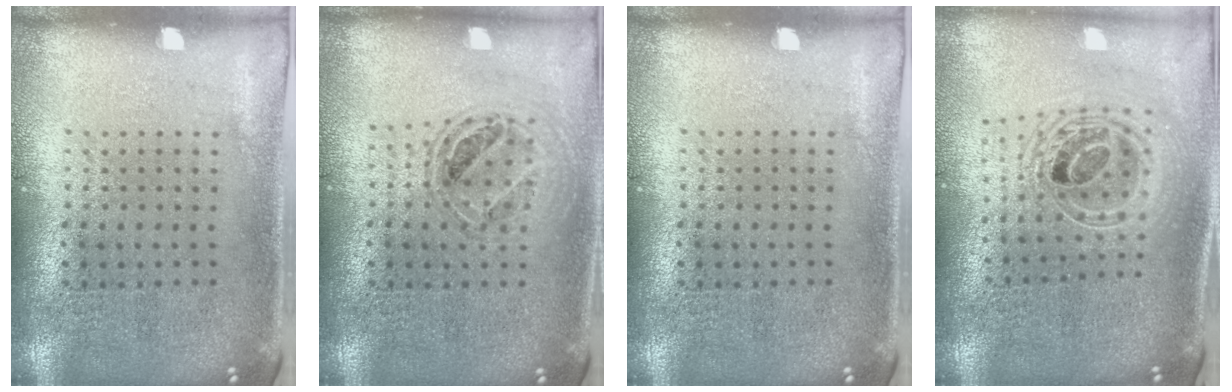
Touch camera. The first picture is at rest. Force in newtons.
{"total": 0.8, "press": 0.7, "slide": 0.2}
{"total": 0.0}
{"total": 2.2, "press": 1.7, "slide": 1.4}